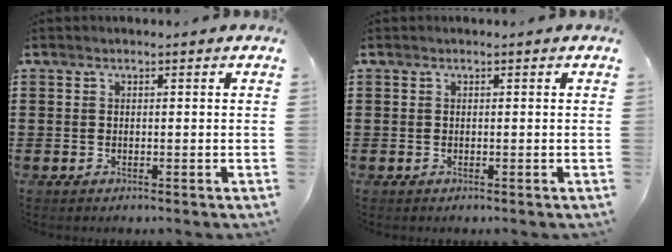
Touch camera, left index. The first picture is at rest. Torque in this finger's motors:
{"motor_torque": [0.00, 0.00, 0.00, 0.00]}